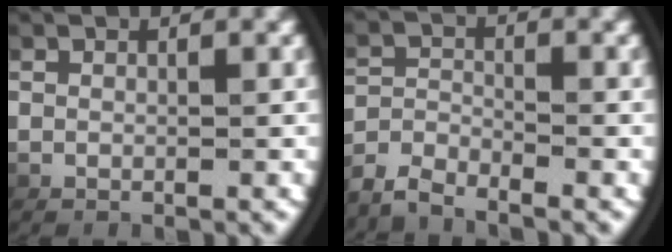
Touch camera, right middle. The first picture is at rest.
{"total": 3.0, "force": [-2.9, 0.3, 0.7], "torque": [-0.012, -0.002, -0.056]}